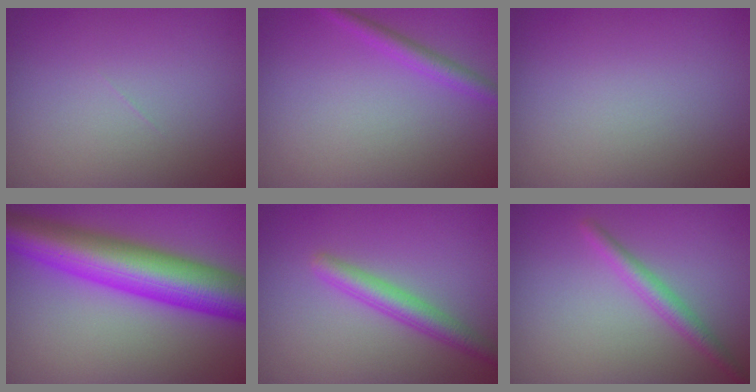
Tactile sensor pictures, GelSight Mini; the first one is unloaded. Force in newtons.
{"total": 1.9, "press": 1.9, "slide": 0.2}
{"total": 0.0}
{"total": 11.3, "press": 11.3, "slide": 0.1}
{"total": 3.0, "press": 3.0, "slide": 0.0}
{"total": 2.2, "press": 2.2, "slide": 0.0}